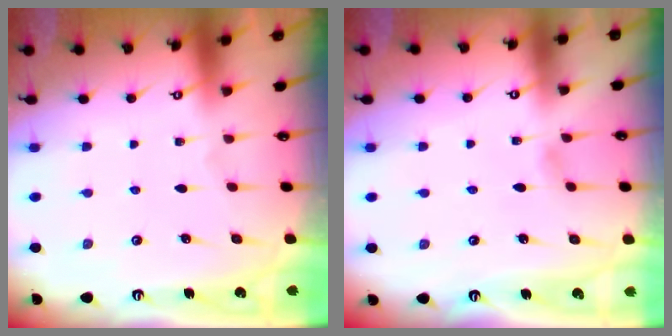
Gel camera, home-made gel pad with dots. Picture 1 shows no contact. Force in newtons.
{"total": 4.0, "press": 4.0, "slide": 0.4}